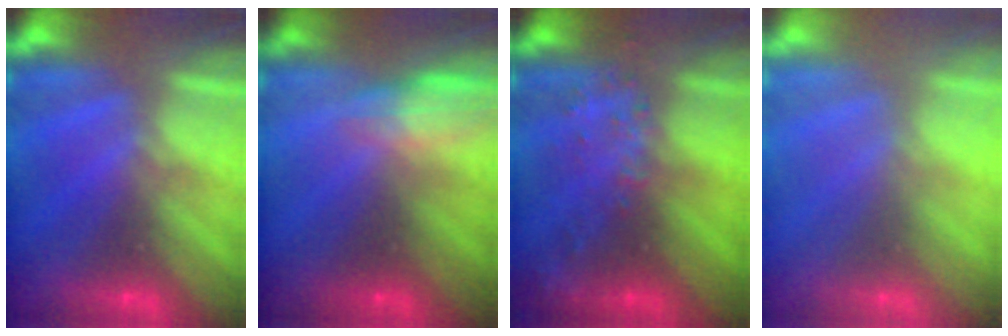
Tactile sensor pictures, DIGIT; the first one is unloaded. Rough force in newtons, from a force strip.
{"total": 2.8}
{"total": 2.8}
{"total": 3.0}